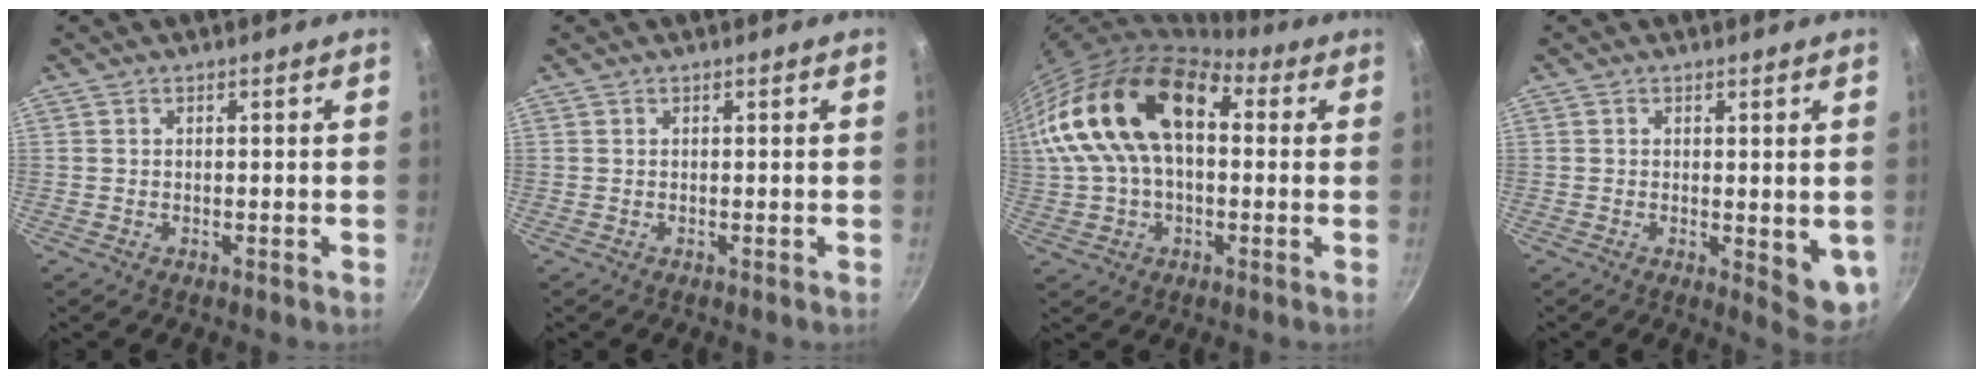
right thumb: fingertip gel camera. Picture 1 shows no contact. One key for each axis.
{"total": 0.0}
{"total": 23.5, "fx": 4.0, "fy": 14.4, "fz": 18.2, "tx": -0.347, "ty": 0.044, "tz": 0.058}
{"total": 6.9, "fx": -0.3, "fy": 3.0, "fz": 6.2, "tx": -0.070, "ty": -0.012, "tz": 0.001}